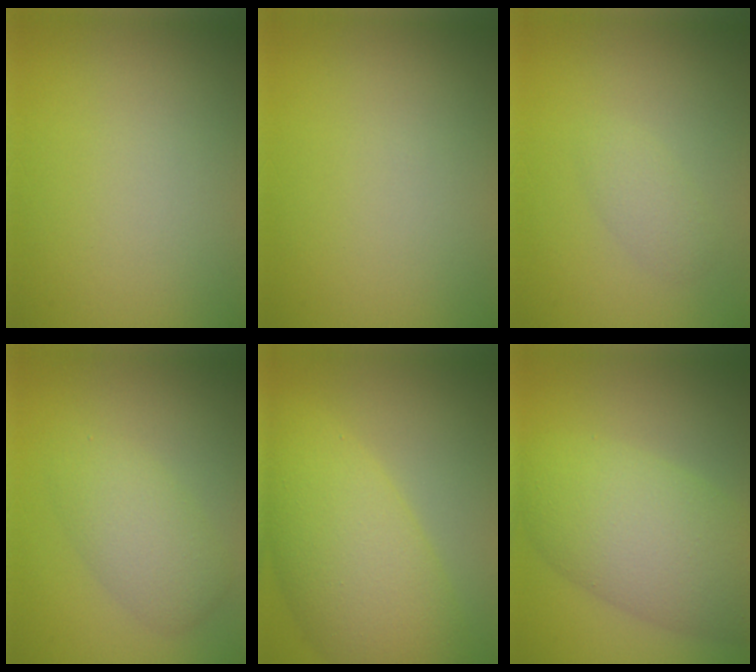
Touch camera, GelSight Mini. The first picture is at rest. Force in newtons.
{"total": 0.0}
{"total": 1.5, "press": 1.5, "slide": 0.0}
{"total": 3.6, "press": 3.6, "slide": 0.1}
{"total": 9.1, "press": 9.1, "slide": 0.3}
{"total": 8.4, "press": 8.4, "slide": 0.1}